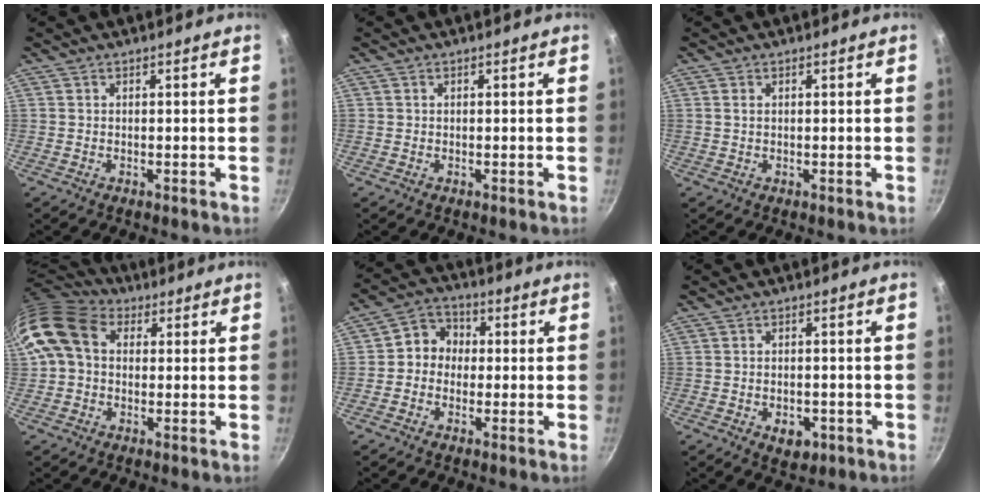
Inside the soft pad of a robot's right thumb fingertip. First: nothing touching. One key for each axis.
{"total": 0.0}
{"total": 0.7, "fx": 0.2, "fy": 0.4, "fz": 0.5, "tx": -0.010, "ty": 0.001, "tz": 0.004}
{"total": 12.9, "fx": 2.4, "fy": 9.8, "fz": 8.0, "tx": -0.142, "ty": 0.027, "tz": 0.026}
{"total": 6.4, "fx": -0.1, "fy": 5.8, "fz": 2.8, "tx": -0.011, "ty": 0.019, "tz": -0.022}
{"total": 4.6, "fx": -1.9, "fy": 2.9, "fz": 3.0, "tx": -0.033, "ty": 0.006, "tz": -0.017}